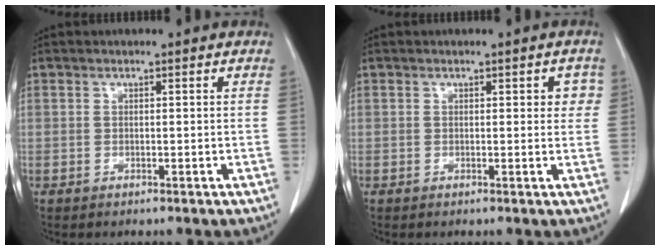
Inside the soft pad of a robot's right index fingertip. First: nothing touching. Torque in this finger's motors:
{"motor_torque": [0.05, 0.02, 0.00, 0.00]}